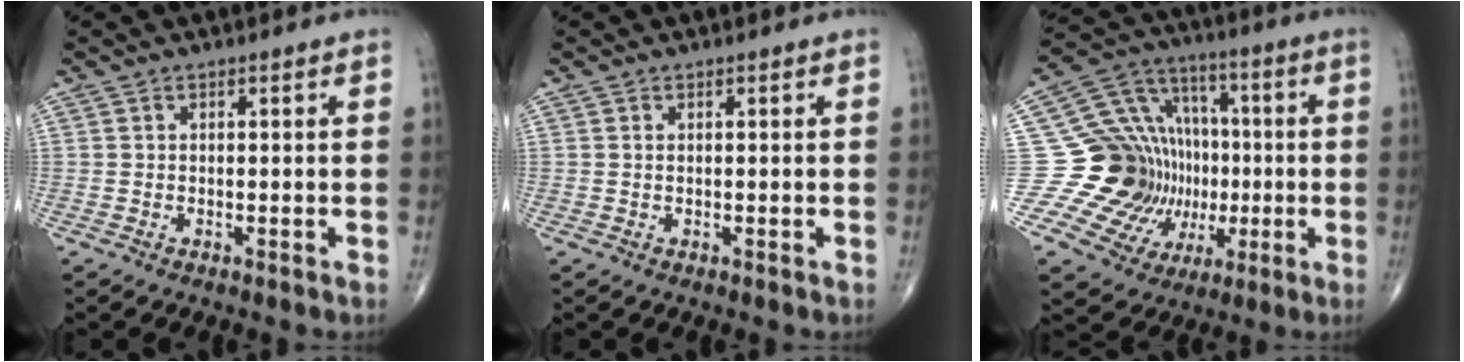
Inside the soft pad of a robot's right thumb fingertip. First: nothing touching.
{"total": 0.0}
{"total": 19.9, "force": [-2.1, 17.0, 10.0], "torque": [-0.119, 0.048, -0.023]}